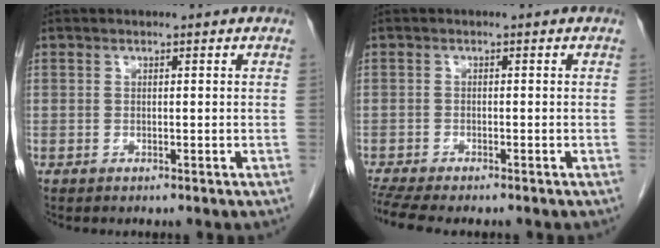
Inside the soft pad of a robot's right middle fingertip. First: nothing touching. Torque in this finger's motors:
{"motor_torque": [0.66, -0.57, 0.06, 0.05]}